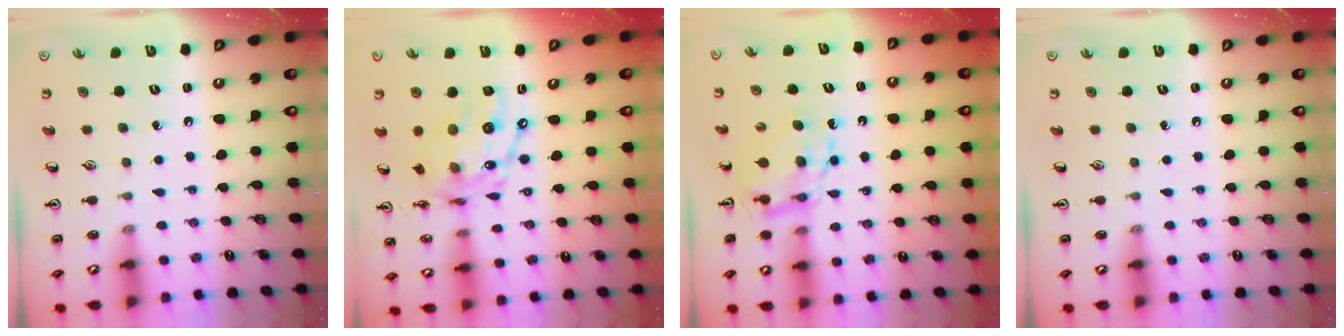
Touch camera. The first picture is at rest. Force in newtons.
{"total": 15.7, "press": 15.7, "slide": 1.6}
{"total": 7.1, "press": 7.1, "slide": 0.3}
{"total": 0.0}